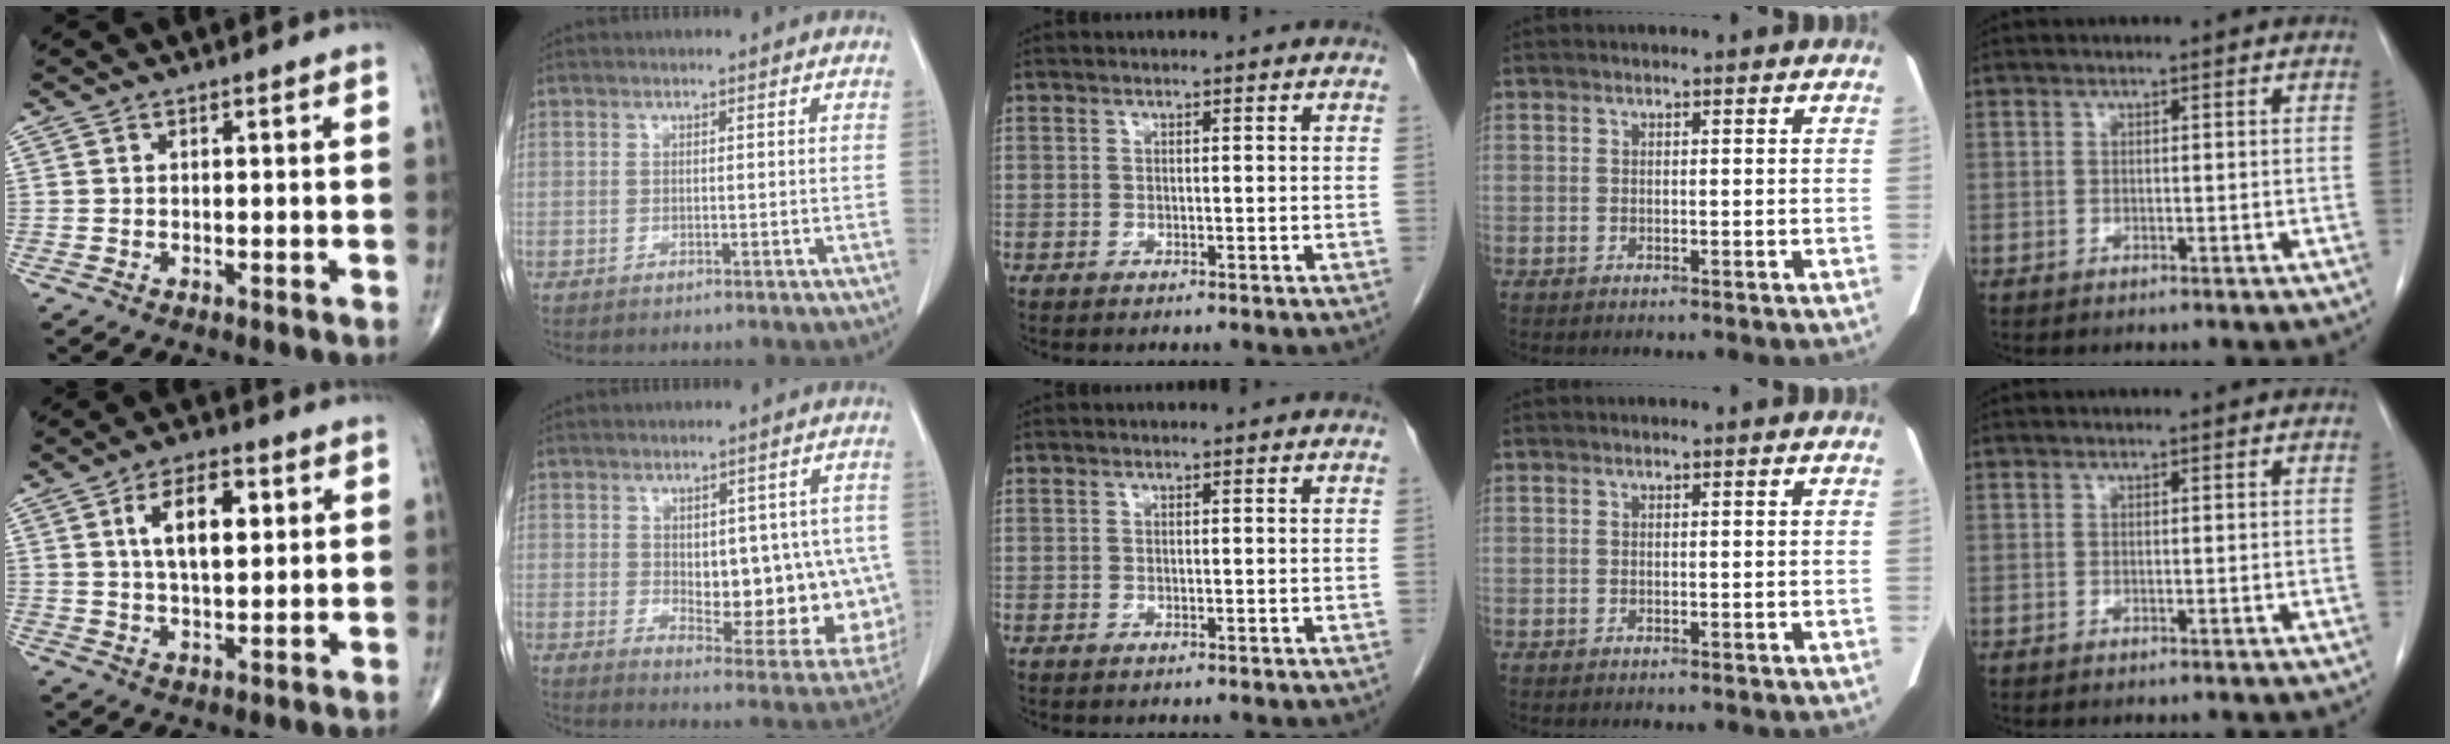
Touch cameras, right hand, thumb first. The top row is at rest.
{"thumb": {"total": 9.7, "force": [2.7, 4.7, 8.0], "torque": [-0.120, -0.002, 0.045]}, "index": {"total": 15.0, "force": [-0.6, 7.0, 13.2], "torque": [-0.146, 0.006, 0.017]}}